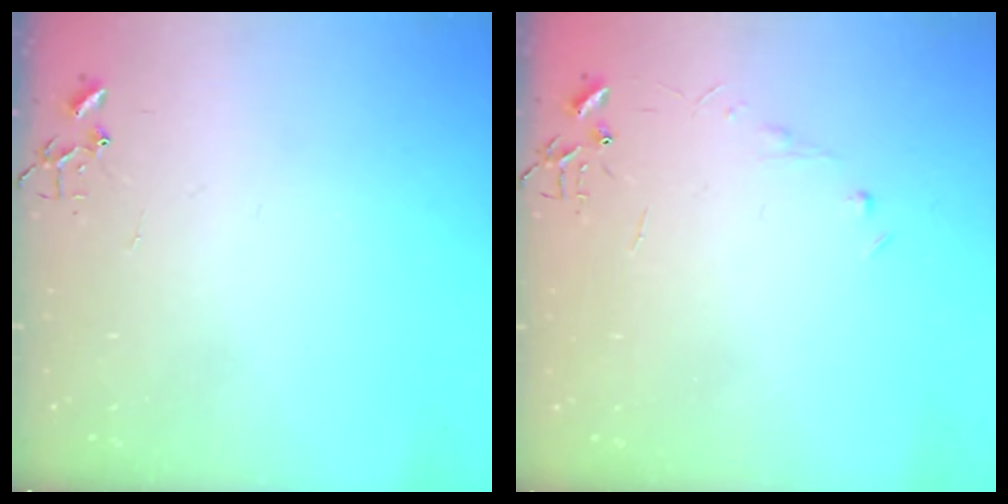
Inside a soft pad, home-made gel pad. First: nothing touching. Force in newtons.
{"total": 3.5, "press": 3.5, "slide": 0.5}